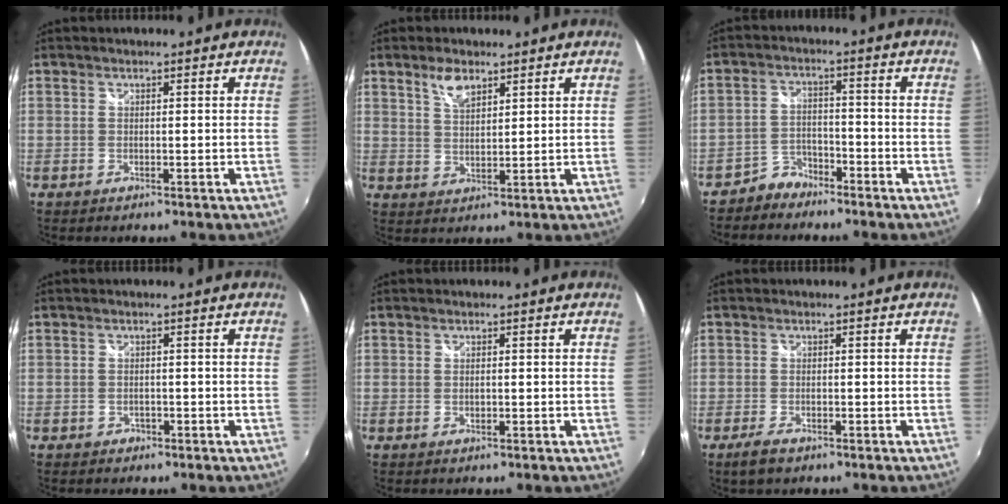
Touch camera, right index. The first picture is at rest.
{"total": 4.6, "force": [3.0, 1.9, 2.8], "torque": [-0.049, 0.004, 0.056]}
{"total": 4.9, "force": [-4.3, 2.3, 0.3], "torque": [-0.011, 0.012, -0.081]}
{"total": 1.8, "force": [-1.1, 1.4, 0.4], "torque": [-0.009, 0.002, -0.013]}
{"total": 0.7, "force": [-0.1, 0.4, 0.5], "torque": [-0.011, 0.000, -0.002]}
{"total": 3.1, "force": [-2.2, 1.5, 1.5], "torque": [-0.037, -0.008, -0.043]}